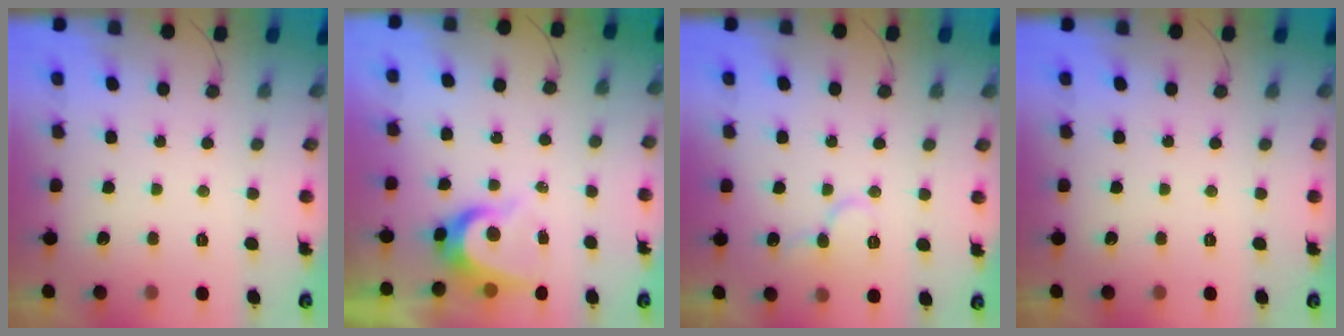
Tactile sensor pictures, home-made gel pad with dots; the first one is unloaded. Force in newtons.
{"total": 6.8, "press": 6.7, "slide": 0.4}
{"total": 9.2, "press": 9.1, "slide": 1.1}
{"total": 0.0}